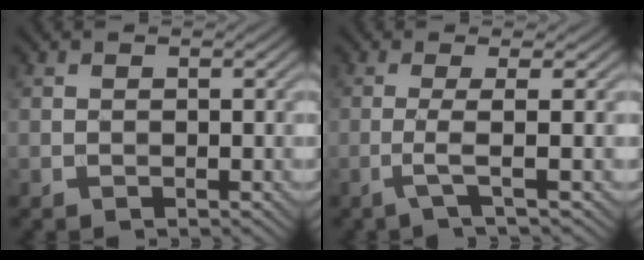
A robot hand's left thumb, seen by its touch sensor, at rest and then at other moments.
{"total": 3.0, "force": [-0.5, 0.2, 3.0], "torque": [-0.056, 0.005, -0.026]}